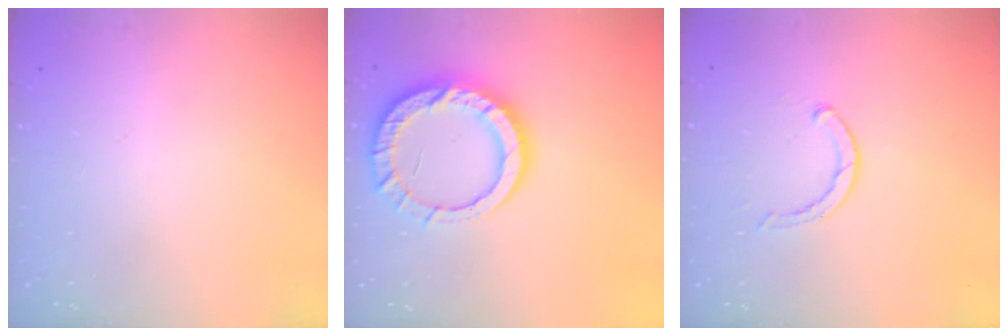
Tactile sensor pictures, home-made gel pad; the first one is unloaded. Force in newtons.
{"total": 15.1, "press": 15.0, "slide": 1.1}
{"total": 3.6, "press": 3.6, "slide": 0.3}